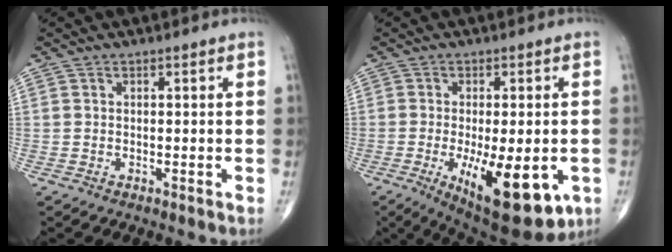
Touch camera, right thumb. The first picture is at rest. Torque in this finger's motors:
{"motor_torque": [-0.12, 0.69, 0.30, -0.20, 0.12]}